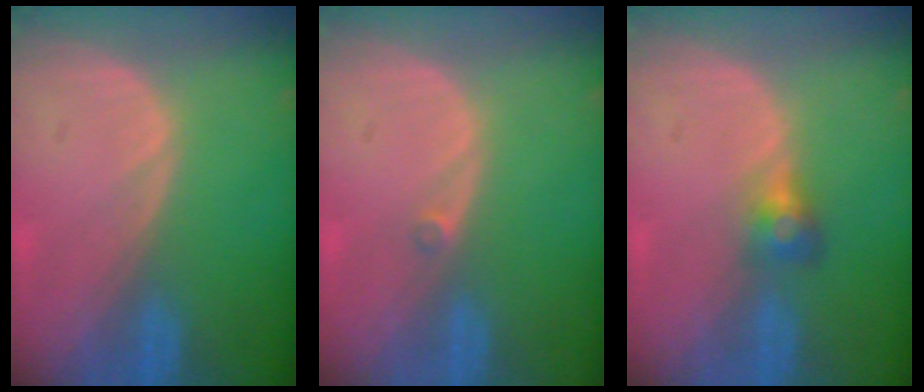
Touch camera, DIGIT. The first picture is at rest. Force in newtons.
{"total": 0.8, "press": 0.6, "slide": 0.4}
{"total": 2.8, "press": 2.7, "slide": 0.9}